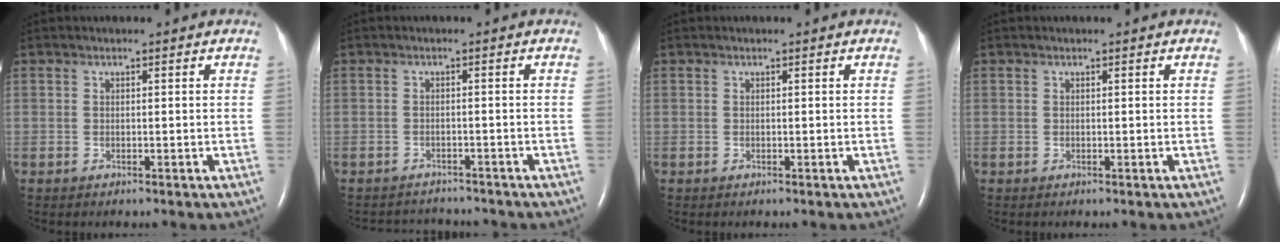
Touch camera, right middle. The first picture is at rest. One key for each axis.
{"total": 5.3, "fx": -5.2, "fy": 1.1, "fz": 0.0, "tx": -0.004, "ty": 0.001, "tz": -0.070}
{"total": 0.0}
{"total": 0.0}